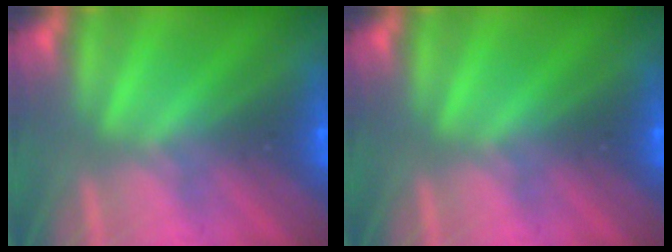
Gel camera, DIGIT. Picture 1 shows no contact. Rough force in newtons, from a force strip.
{"total": 0.0}